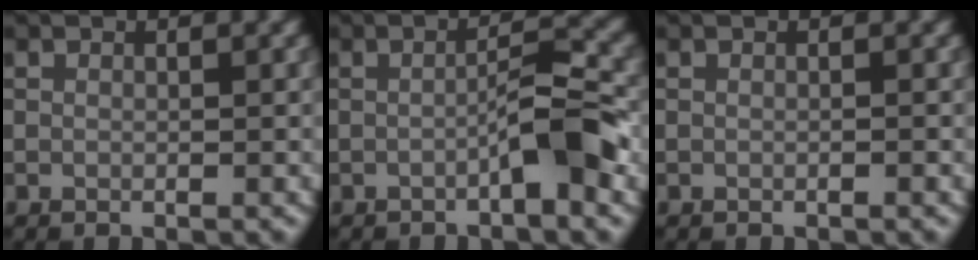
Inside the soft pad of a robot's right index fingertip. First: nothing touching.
{"total": 3.7, "force": [-1.5, 0.3, 3.4], "torque": [-0.051, 0.017, -0.030]}
{"total": 0.0}